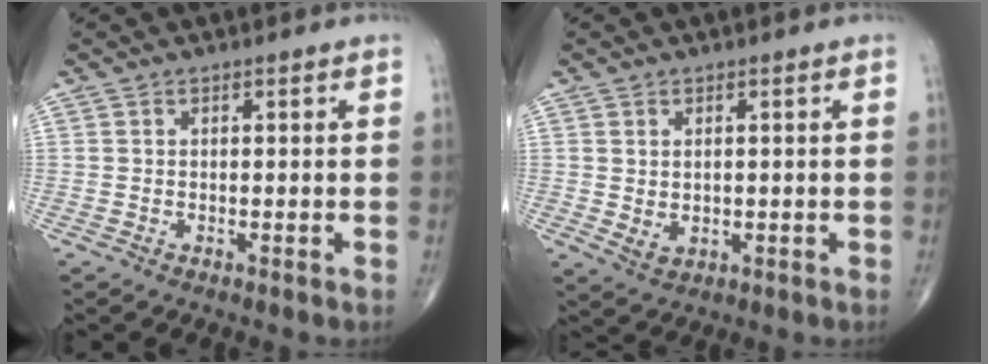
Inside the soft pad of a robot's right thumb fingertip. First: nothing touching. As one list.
[{"total": 3.5, "force": [0.1, 2.5, 2.4], "torque": [-0.036, -0.005, 0.012]}]